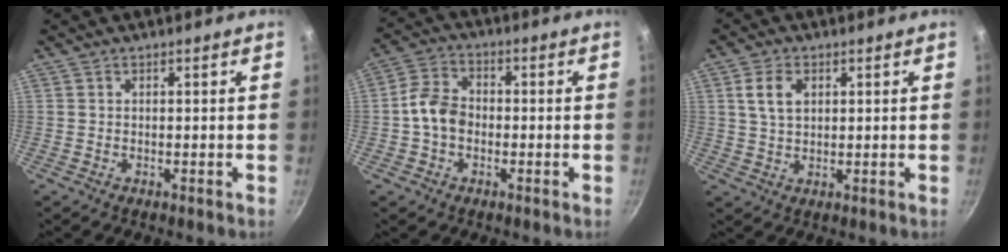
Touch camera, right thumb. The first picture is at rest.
{"total": 7.2, "force": [-1.1, 5.4, 4.6], "torque": [-0.069, 0.026, -0.032]}
{"total": 5.4, "force": [1.7, 3.5, 3.7], "torque": [-0.058, -0.001, 0.034]}